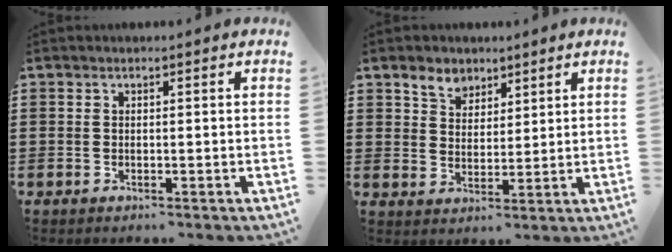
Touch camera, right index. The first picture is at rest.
{"total": 4.3, "force": [3.1, 2.8, 0.8], "torque": [-0.031, 0.011, 0.059]}